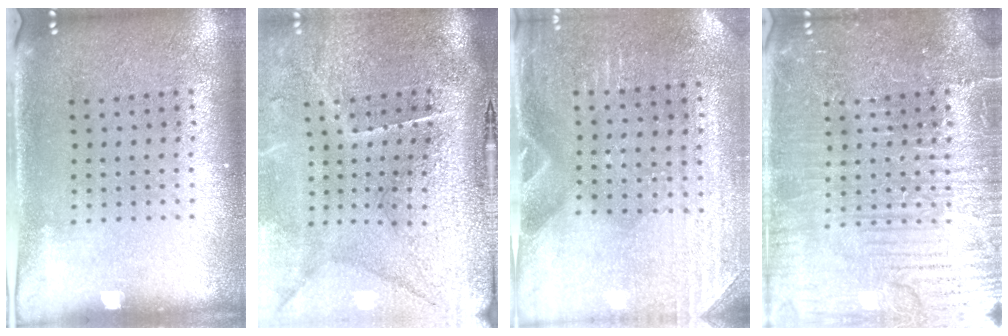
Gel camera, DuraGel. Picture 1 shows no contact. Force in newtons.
{"total": 4.8, "press": 3.9, "slide": 2.8}
{"total": 3.0, "press": 2.9, "slide": 0.7}
{"total": 4.6, "press": 4.6, "slide": 0.6}